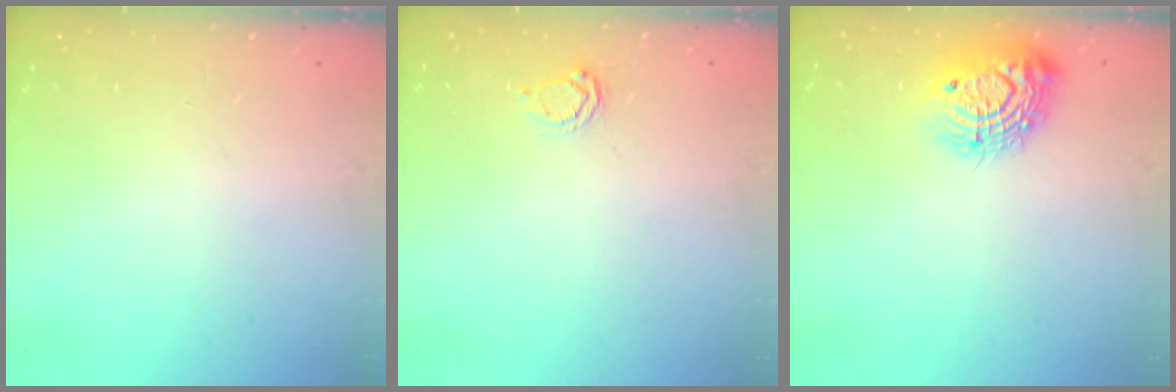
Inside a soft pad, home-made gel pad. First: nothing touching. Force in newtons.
{"total": 2.3, "press": 2.3, "slide": 0.2}
{"total": 13.9, "press": 13.9, "slide": 0.9}